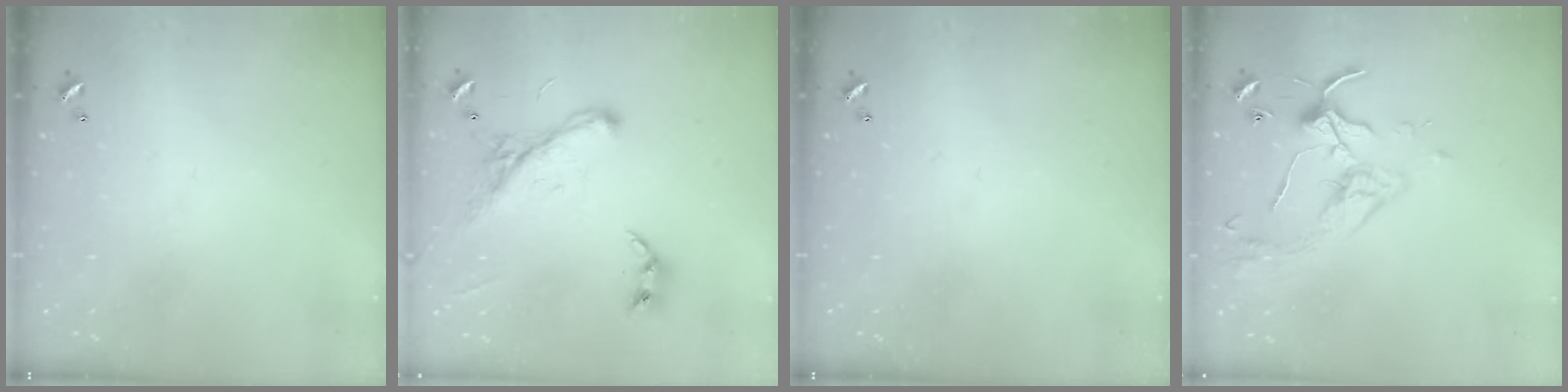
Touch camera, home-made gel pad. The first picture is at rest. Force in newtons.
{"total": 2.2, "press": 2.2, "slide": 0.1}
{"total": 0.0}
{"total": 3.9, "press": 3.9, "slide": 0.4}